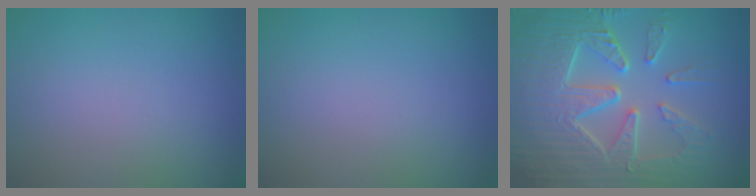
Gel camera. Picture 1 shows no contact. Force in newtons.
{"total": 0.0}
{"total": 10.0, "press": 6.7, "slide": 7.4}